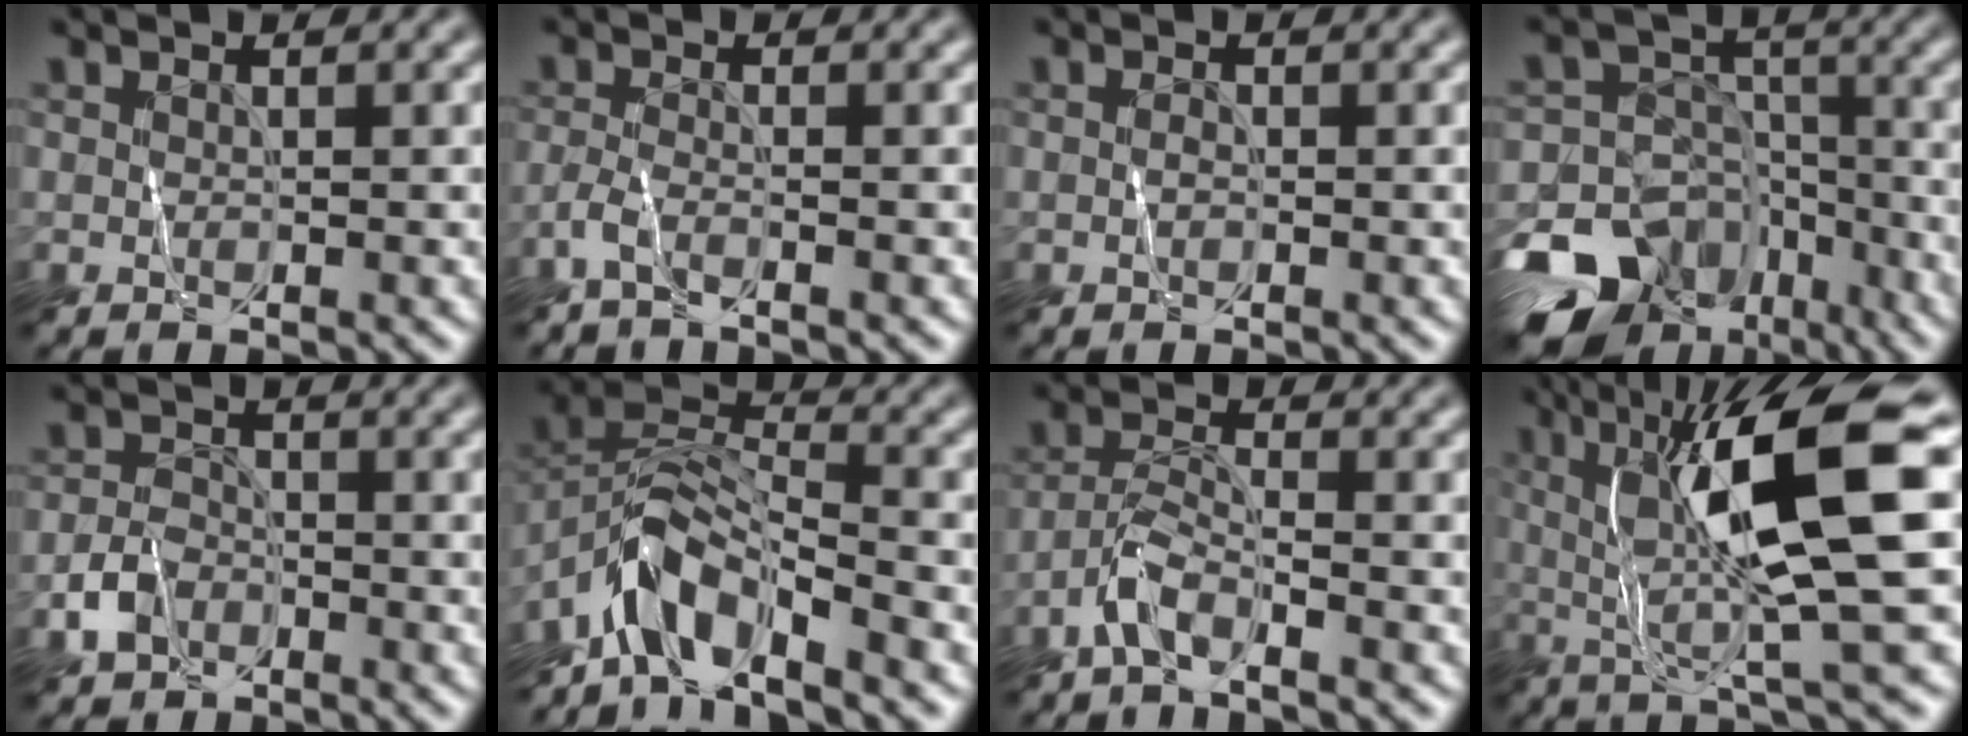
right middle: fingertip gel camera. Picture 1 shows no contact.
{"total": 1.9, "force": [-1.5, 0.3, 1.1], "torque": [-0.029, -0.004, -0.038]}
{"total": 0.7, "force": [-0.2, 0.4, 0.5], "torque": [-0.012, 0.003, -0.003]}
{"total": 14.8, "force": [-9.7, 10.2, 4.8], "torque": [-0.116, -0.012, -0.150]}
{"total": 2.9, "force": [-1.8, 1.9, 1.2], "torque": [-0.021, 0.005, -0.042]}
{"total": 5.4, "force": [-4.2, 1.7, 3.0], "torque": [-0.048, 0.010, -0.090]}
{"total": 3.0, "force": [-2.2, 0.7, 2.0], "torque": [-0.043, 0.009, -0.050]}
{"total": 12.6, "force": [2.4, 2.2, 12.2], "torque": [-0.199, 0.008, 0.046]}